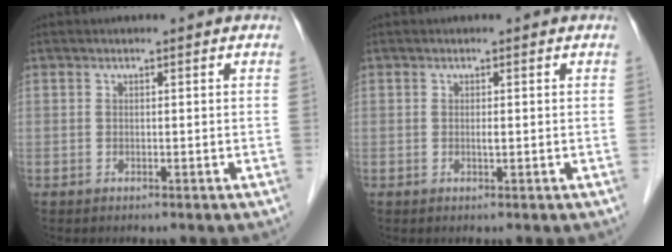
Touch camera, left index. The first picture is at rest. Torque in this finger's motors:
{"motor_torque": [0.18, 0.10, 0.00, 0.00]}